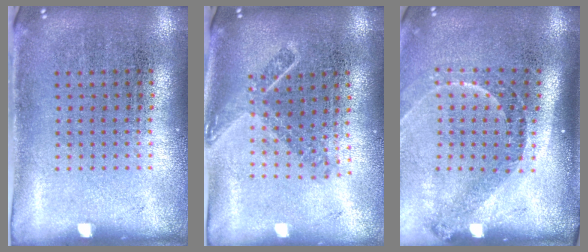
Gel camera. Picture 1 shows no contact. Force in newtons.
{"total": 1.7, "press": 1.3, "slide": 1.1}
{"total": 1.6, "press": 1.3, "slide": 0.9}